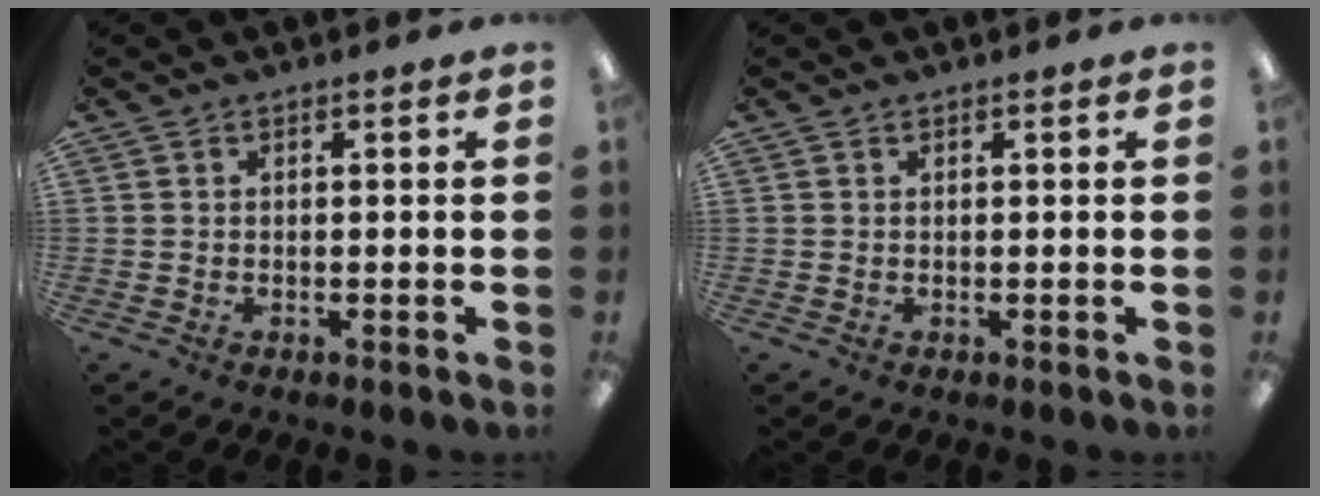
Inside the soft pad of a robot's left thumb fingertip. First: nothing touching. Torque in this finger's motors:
{"motor_torque": [0.09, 0.03, 0.04, 0.05, -0.02]}